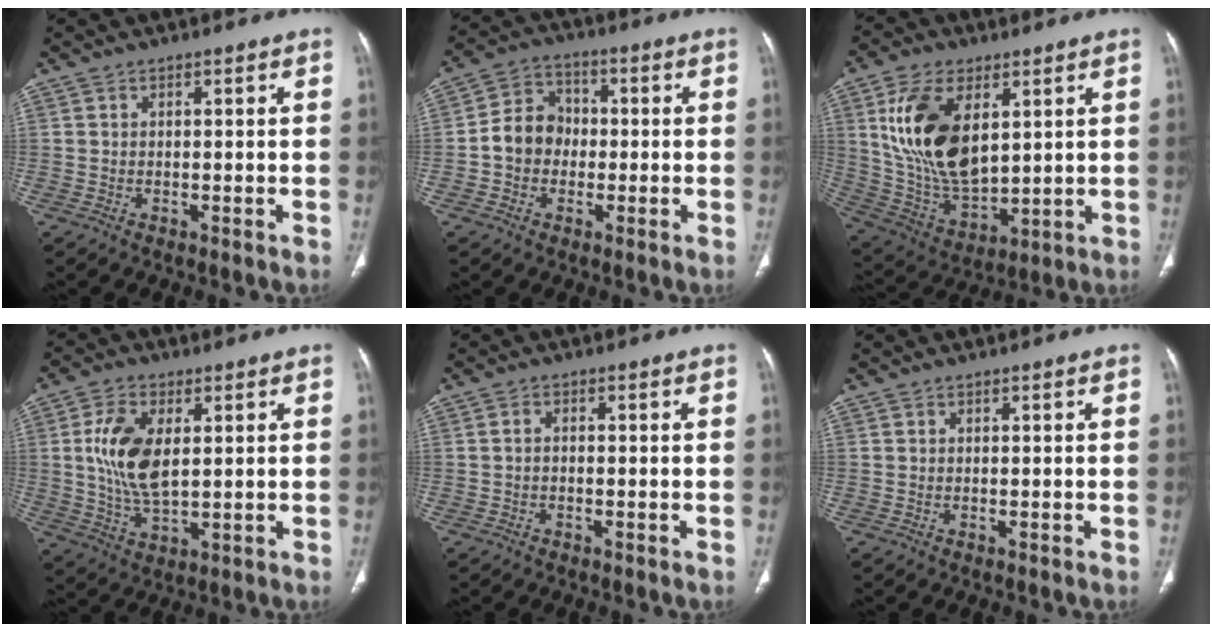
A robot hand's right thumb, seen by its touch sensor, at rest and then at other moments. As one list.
[{"total": 8.2, "force": [-1.0, 7.1, 4.0], "torque": [-0.050, 0.029, -0.031]}, {"total": 18.4, "force": [5.5, 10.2, 14.2], "torque": [-0.256, -0.023, 0.118]}, {"total": 10.8, "force": [2.0, 5.7, 9.0], "torque": [-0.177, -0.010, 0.043]}, {"total": 1.1, "force": [-0.3, 0.7, 0.8], "torque": [-0.014, 0.005, -0.007]}, {"total": 0.0}]